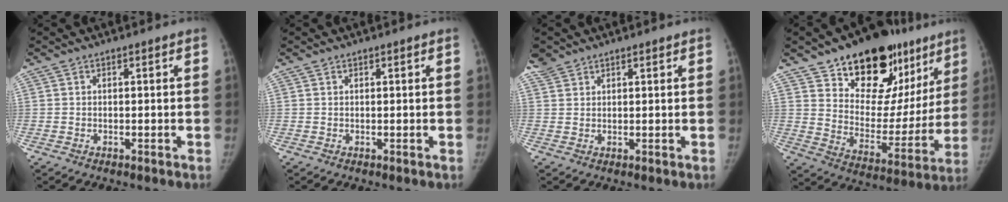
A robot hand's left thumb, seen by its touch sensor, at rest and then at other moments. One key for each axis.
{"total": 0.0}
{"total": 2.5, "fx": 2.2, "fy": 1.3, "fz": 0.0, "tx": 0.008, "ty": 0.002, "tz": 0.040}
{"total": 26.2, "fx": 16.6, "fy": 14.7, "fz": 14.0, "tx": -0.153, "ty": -0.055, "tz": 0.255}